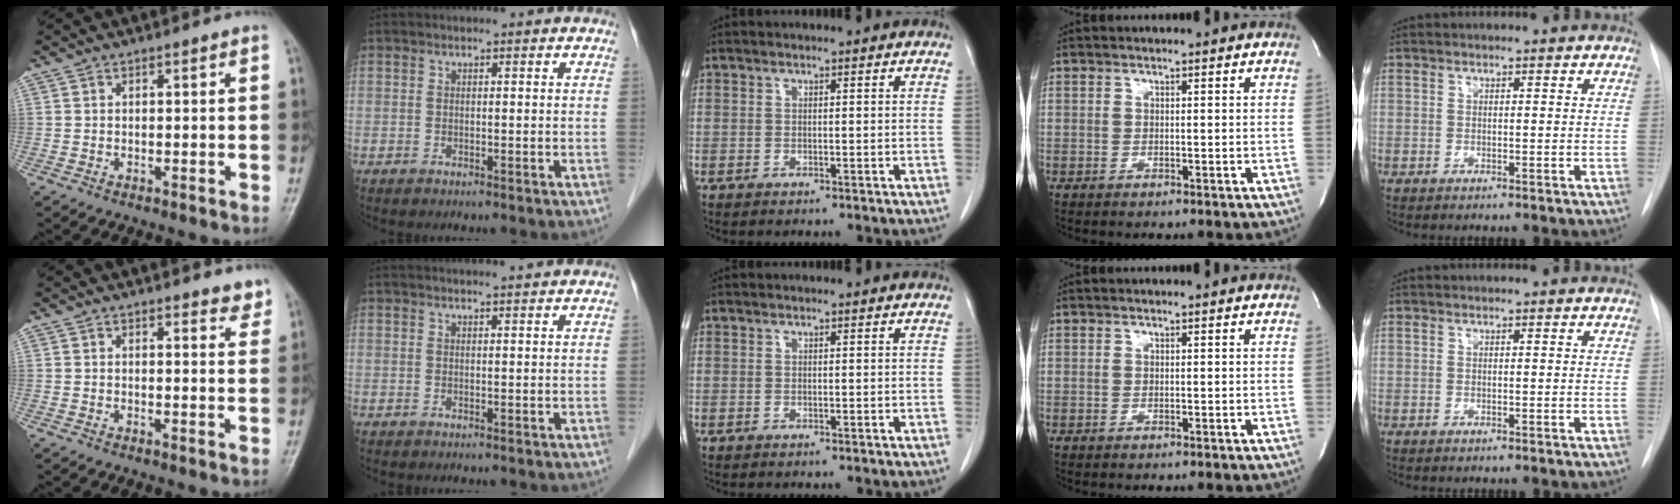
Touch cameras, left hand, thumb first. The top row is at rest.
{"thumb": {"total": 3.1, "force": [2.8, 1.0, 0.9], "torque": [0.008, -0.017, 0.024]}, "index": {"total": 2.8, "force": [2.7, -0.4, 0.8], "torque": [-0.011, 0.009, 0.035]}}